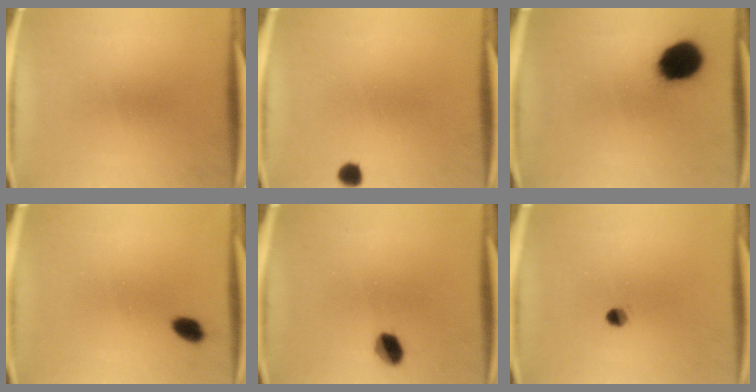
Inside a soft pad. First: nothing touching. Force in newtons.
{"total": 2.1}
{"total": 13.2}
{"total": 2.9}
{"total": 4.6}
{"total": 2.0}